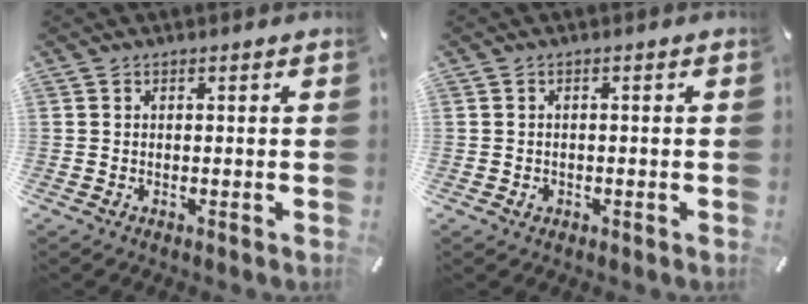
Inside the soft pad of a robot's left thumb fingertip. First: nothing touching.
{"total": 0.7, "force": [-0.3, 0.5, 0.3], "torque": [-0.005, 0.003, -0.007]}